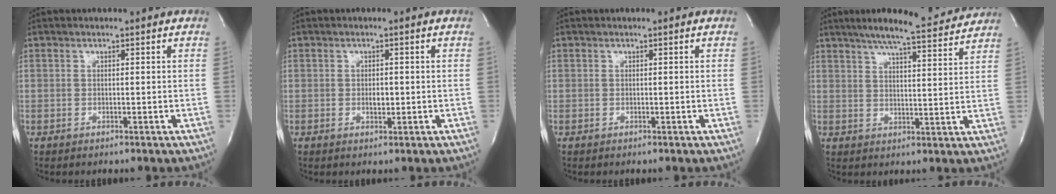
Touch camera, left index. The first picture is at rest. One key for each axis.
{"total": 1.6, "fx": -0.2, "fy": 0.8, "fz": 1.4, "tx": -0.026, "ty": -0.002, "tz": -0.002}
{"total": 0.0}
{"total": 13.1, "fx": 11.7, "fy": 1.0, "fz": 5.9, "tx": -0.094, "ty": 0.002, "tz": 0.157}